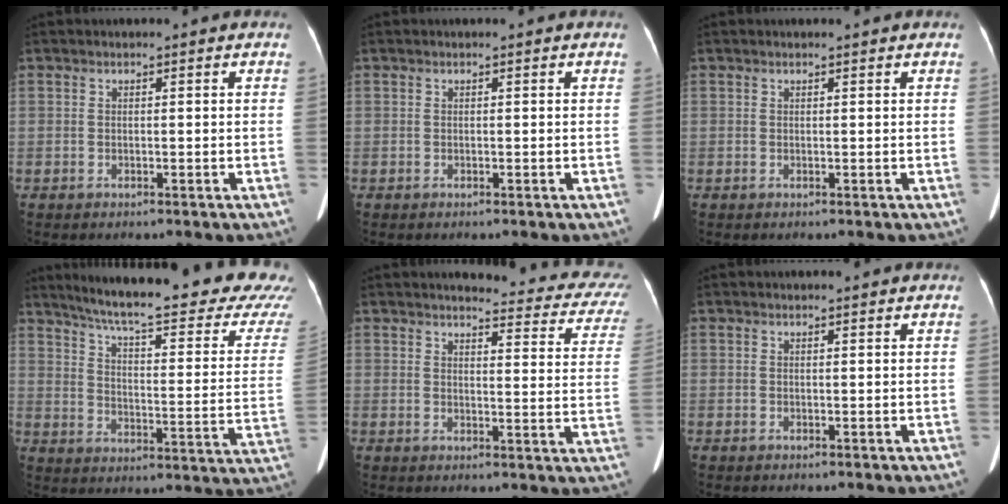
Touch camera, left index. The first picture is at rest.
{"total": 0.0}
{"total": 1.2, "force": [1.1, 0.0, 0.3], "torque": [-0.009, 0.008, 0.016]}
{"total": 29.3, "force": [25.4, 2.8, 14.3], "torque": [-0.209, -0.076, 0.313]}
{"total": 16.5, "force": [15.1, 2.9, 5.9], "torque": [-0.043, -0.057, 0.141]}
{"total": 1.4, "force": [1.3, 0.0, 0.4], "torque": [-0.009, 0.005, 0.018]}